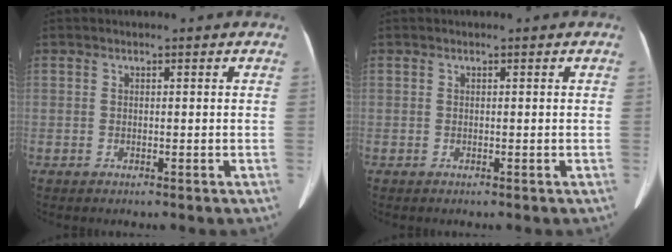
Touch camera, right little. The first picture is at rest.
{"total": 0.0}